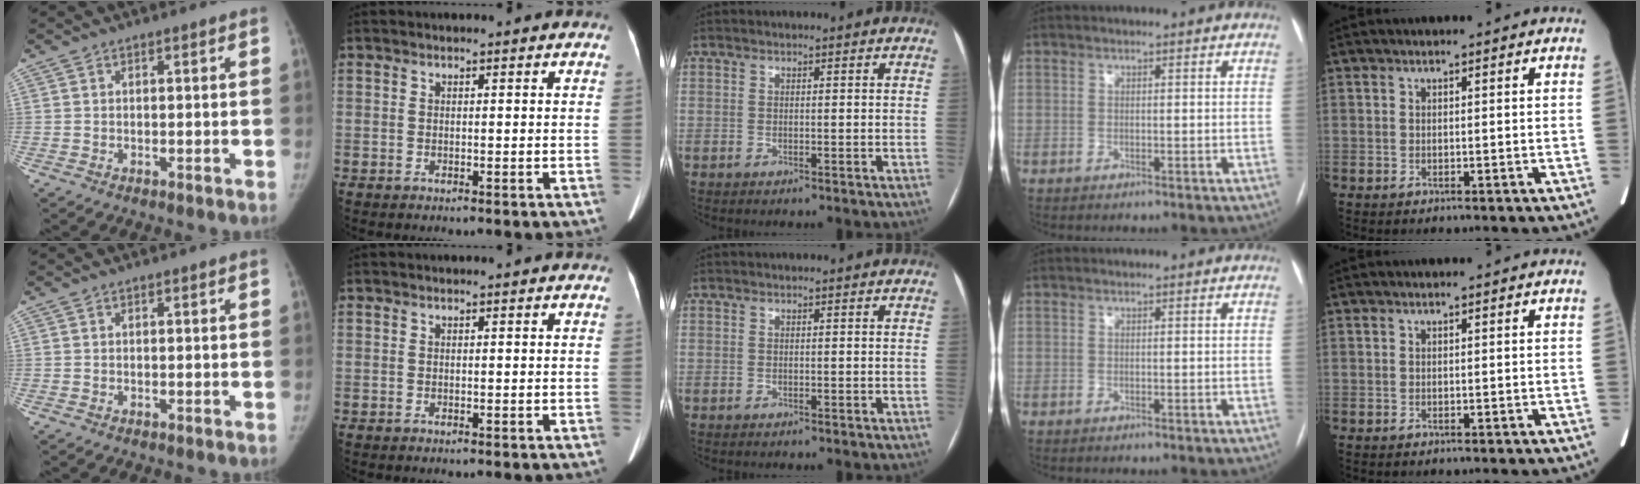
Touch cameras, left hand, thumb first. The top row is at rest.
{}